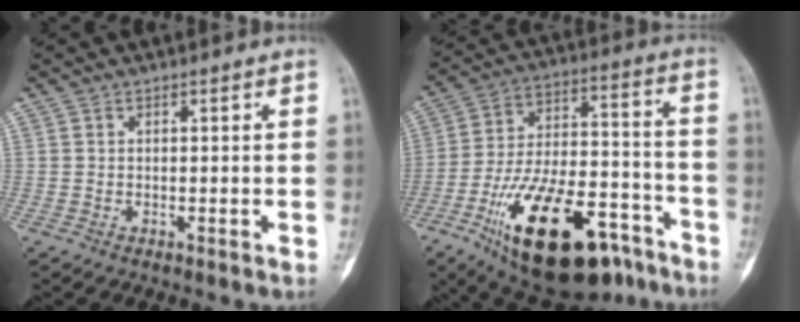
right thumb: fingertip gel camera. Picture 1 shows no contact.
{"total": 27.4, "force": [-14.7, 12.4, 19.5], "torque": [-0.332, 0.067, -0.234]}